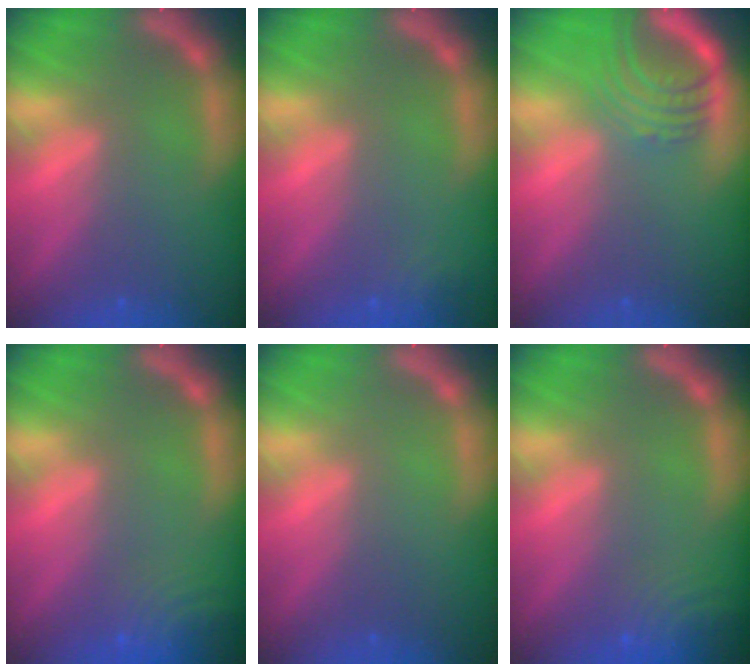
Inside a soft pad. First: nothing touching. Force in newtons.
{"total": 1.4}
{"total": 6.1}
{"total": 5.6}
{"total": 0.0}
{"total": 5.6}